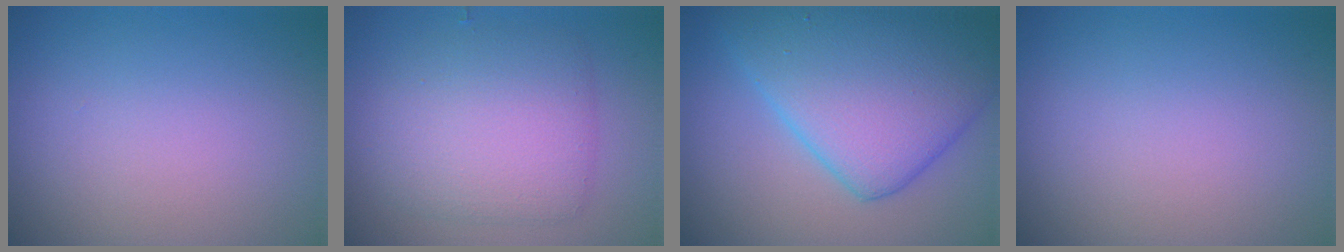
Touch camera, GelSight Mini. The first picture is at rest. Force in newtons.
{"total": 5.1, "press": 5.1, "slide": 0.1}
{"total": 10.1, "press": 10.1, "slide": 0.3}
{"total": 0.0}